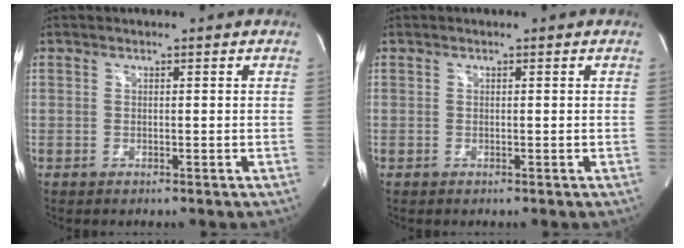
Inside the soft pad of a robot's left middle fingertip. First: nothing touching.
{"total": 0.0}